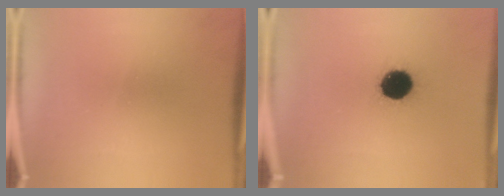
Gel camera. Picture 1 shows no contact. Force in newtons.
{"total": 13.1}